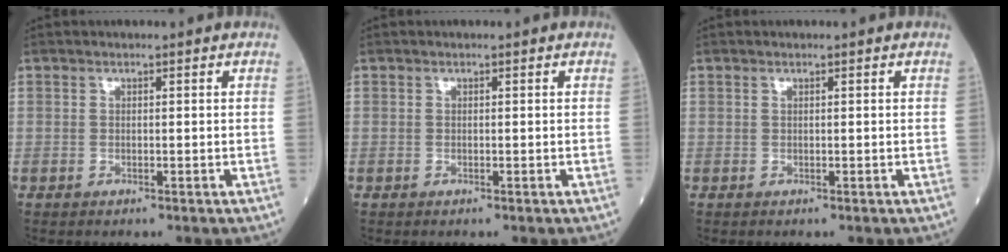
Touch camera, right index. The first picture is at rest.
{"total": 0.0}
{"total": 0.0}